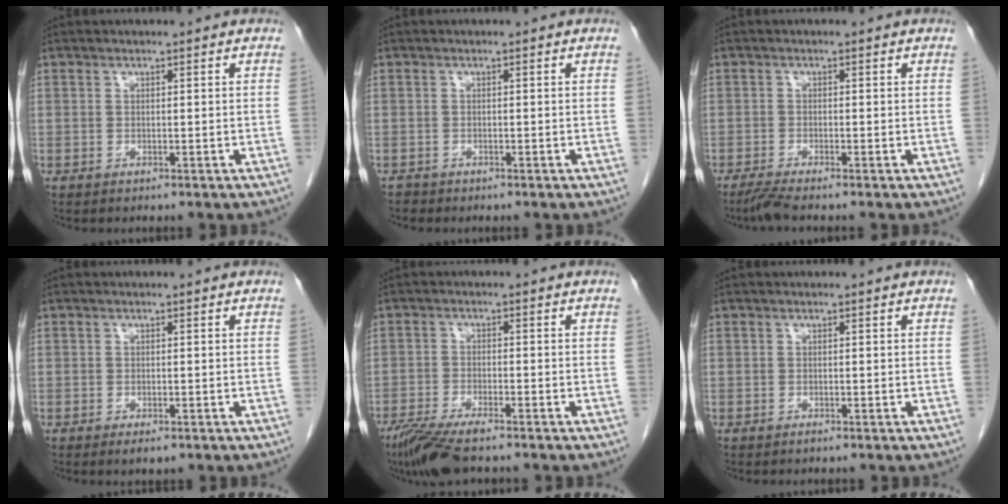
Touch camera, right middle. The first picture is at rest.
{"total": 0.7, "force": [-0.6, 0.3, -0.1], "torque": [-0.006, -0.001, -0.013]}
{"total": 2.3, "force": [-1.8, -0.1, 1.3], "torque": [-0.034, -0.007, -0.040]}
{"total": 1.7, "force": [-1.0, 0.7, 1.2], "torque": [-0.015, -0.001, -0.009]}
{"total": 7.5, "force": [-5.7, 0.9, 4.7], "torque": [-0.086, -0.020, -0.101]}
{"total": 0.0}